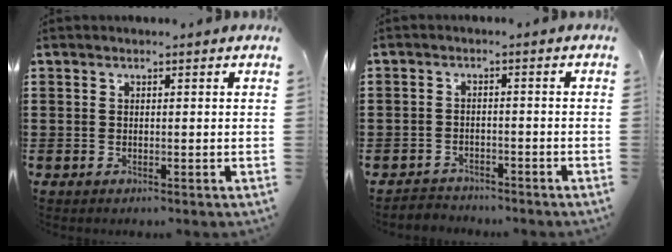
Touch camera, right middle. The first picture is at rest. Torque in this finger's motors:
{"motor_torque": [-0.92, 0.46, -1.05, -0.21]}